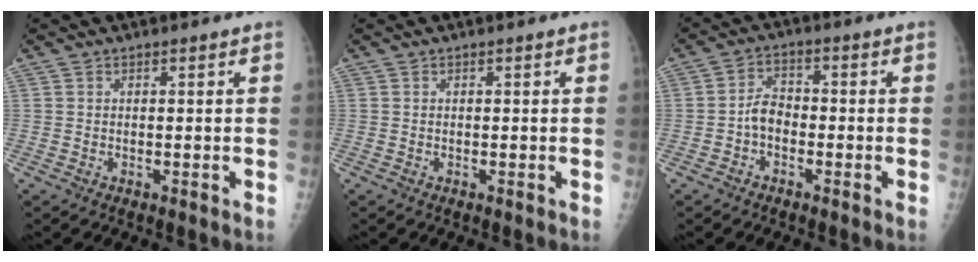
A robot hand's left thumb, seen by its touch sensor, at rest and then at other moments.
{"total": 0.0}
{"total": 4.1, "force": [-1.4, 2.9, 2.6], "torque": [-0.033, 0.021, -0.034]}